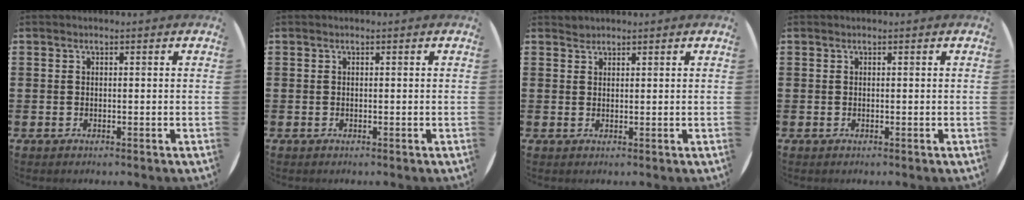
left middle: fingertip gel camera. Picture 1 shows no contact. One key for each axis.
{"total": 0.0}
{"total": 0.9, "fx": 0.9, "fy": 0.2, "fz": -0.1, "tx": 0.001, "ty": 0.002, "tz": 0.018}
{"total": 0.0}